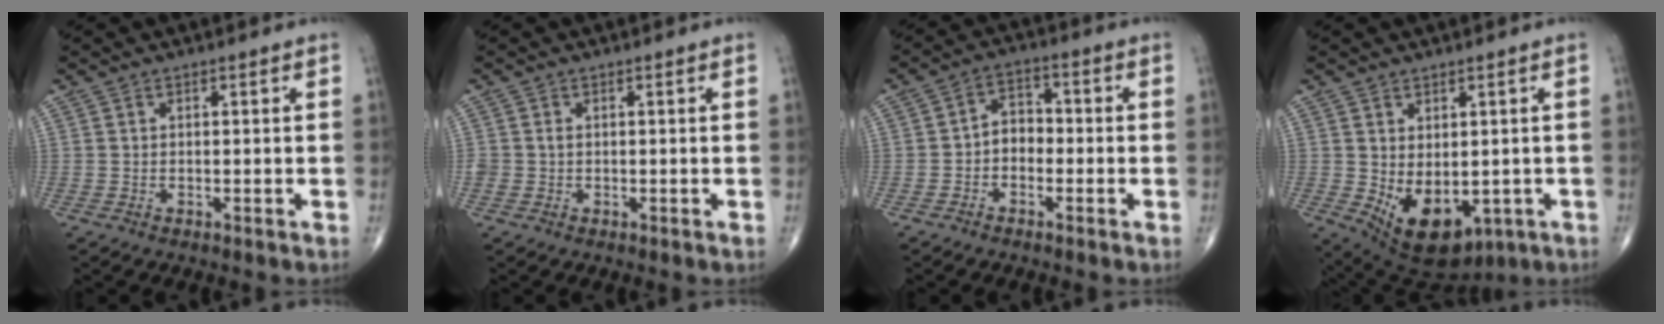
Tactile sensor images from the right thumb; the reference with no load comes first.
{"total": 1.1, "force": [-0.1, 0.9, 0.6], "torque": [-0.011, 0.001, -0.002]}
{"total": 4.7, "force": [-1.4, 3.6, 2.8], "torque": [-0.024, 0.026, -0.038]}
{"total": 11.9, "force": [-2.5, 7.3, 9.1], "torque": [-0.128, -0.007, -0.011]}